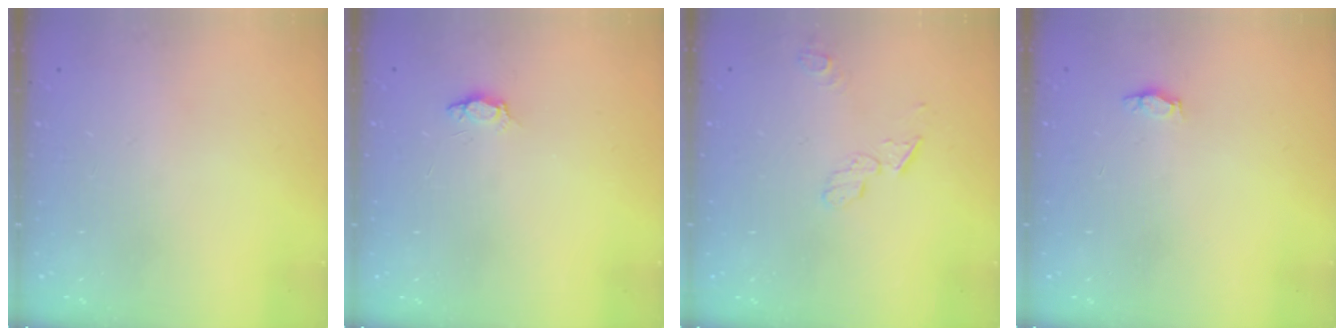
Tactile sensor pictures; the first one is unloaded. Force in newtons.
{"total": 3.4, "press": 3.3, "slide": 0.5}
{"total": 4.9, "press": 4.8, "slide": 0.5}
{"total": 3.3, "press": 3.0, "slide": 1.3}